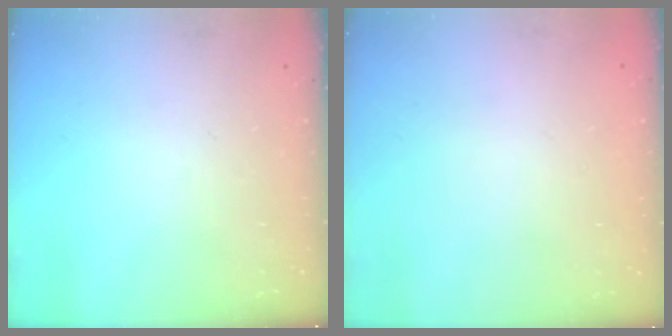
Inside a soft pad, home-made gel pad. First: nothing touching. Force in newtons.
{"total": 1.8, "press": 1.8, "slide": 0.2}